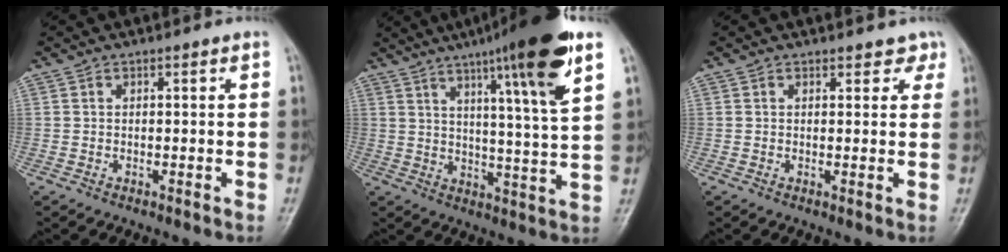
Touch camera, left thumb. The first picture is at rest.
{"total": 17.6, "force": [9.5, 1.1, 14.8], "torque": [-0.215, -0.037, 0.138]}
{"total": 2.4, "force": [1.8, 1.5, 0.3], "torque": [0.023, -0.008, 0.010]}